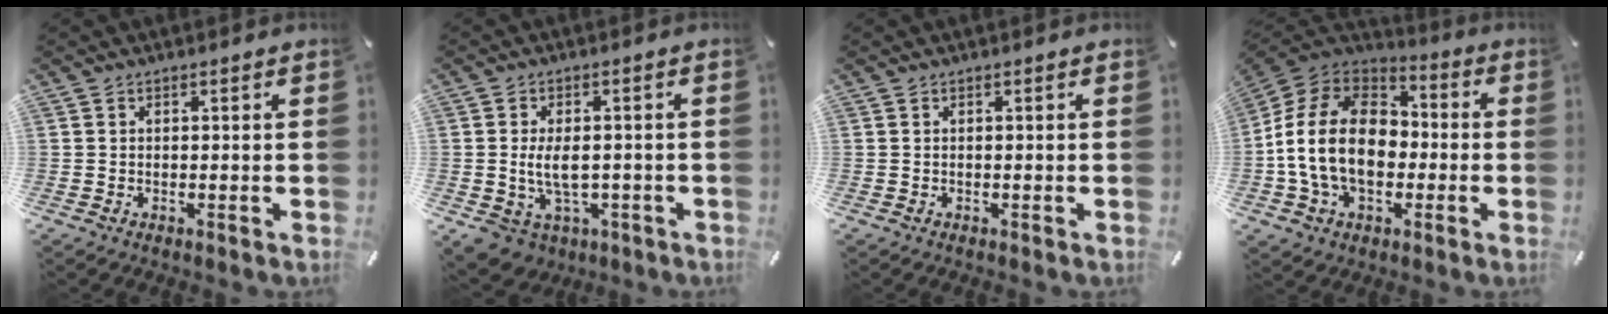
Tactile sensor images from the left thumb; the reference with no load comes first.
{"total": 8.3, "force": [-0.5, 6.3, 5.4], "torque": [-0.101, 0.007, -0.006]}
{"total": 0.0}
{"total": 18.5, "force": [-2.7, 13.8, 12.0], "torque": [-0.256, 0.029, -0.050]}